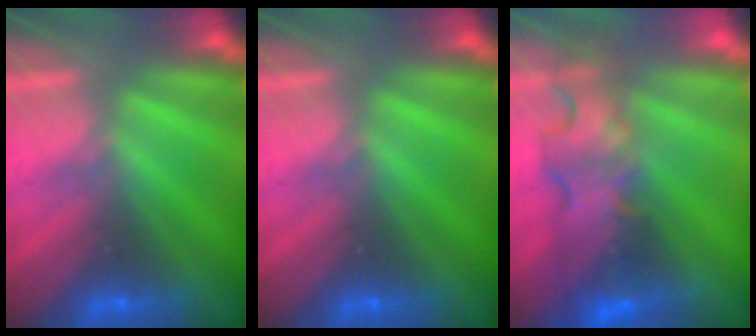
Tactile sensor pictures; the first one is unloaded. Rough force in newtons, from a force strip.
{"total": 0.0}
{"total": 4.4}